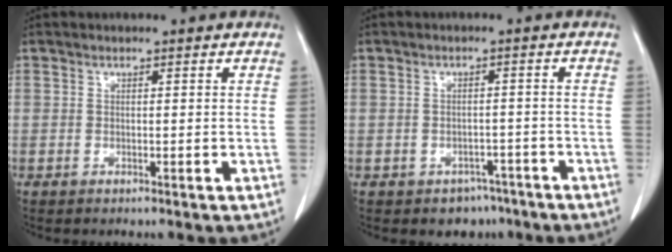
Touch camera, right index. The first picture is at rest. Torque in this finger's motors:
{"motor_torque": [-0.12, -0.19, -0.28, -0.12]}